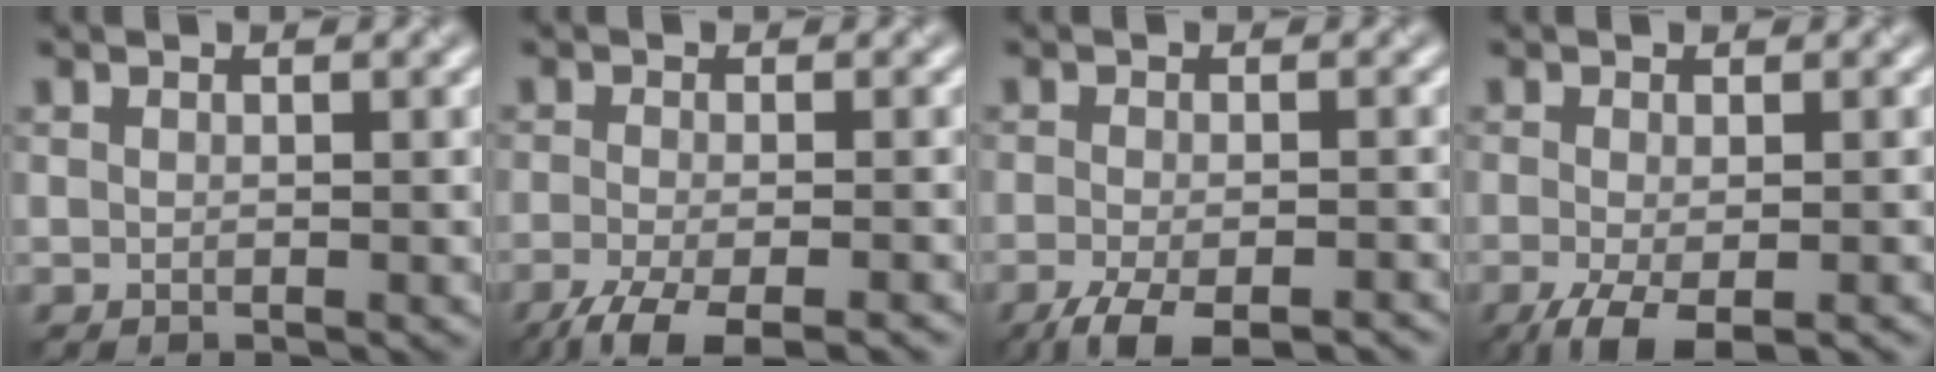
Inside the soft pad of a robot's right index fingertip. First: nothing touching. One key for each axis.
{"total": 5.7, "fx": -4.0, "fy": 1.4, "fz": 3.8, "tx": -0.062, "ty": -0.013, "tz": -0.076}
{"total": 5.8, "fx": -4.1, "fy": 1.5, "fz": 3.8, "tx": -0.064, "ty": -0.012, "tz": -0.069}
{"total": 4.2, "fx": -2.3, "fy": 1.3, "fz": 3.3, "tx": -0.063, "ty": -0.007, "tz": -0.039}